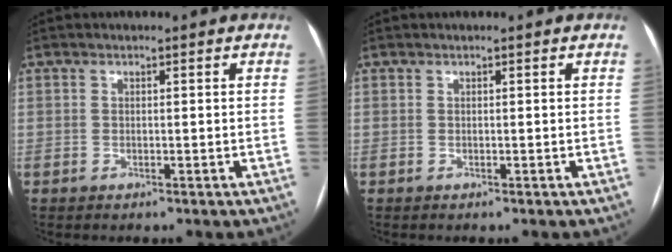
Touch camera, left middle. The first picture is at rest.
{"total": 0.0}